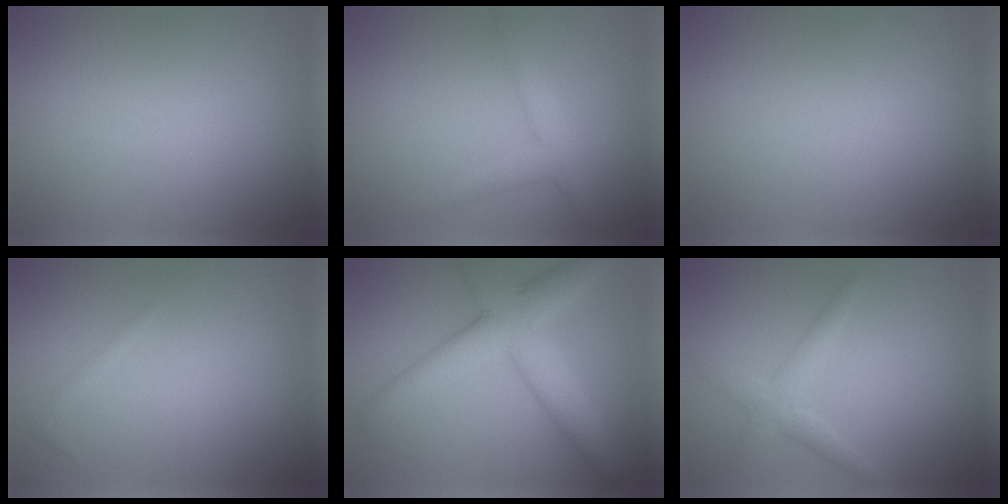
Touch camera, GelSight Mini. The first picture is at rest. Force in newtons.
{"total": 2.4, "press": 2.4, "slide": 0.1}
{"total": 0.0}
{"total": 0.5, "press": 0.5, "slide": 0.0}
{"total": 7.2, "press": 7.2, "slide": 0.1}
{"total": 2.4, "press": 2.4, "slide": 0.1}